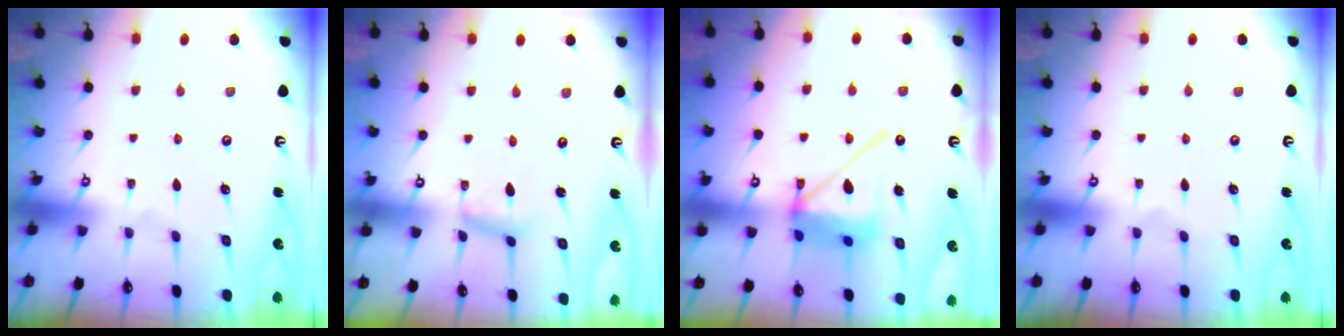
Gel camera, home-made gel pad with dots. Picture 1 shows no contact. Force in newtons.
{"total": 10.4, "press": 10.4, "slide": 0.7}
{"total": 16.4, "press": 16.2, "slide": 2.2}
{"total": 0.0}